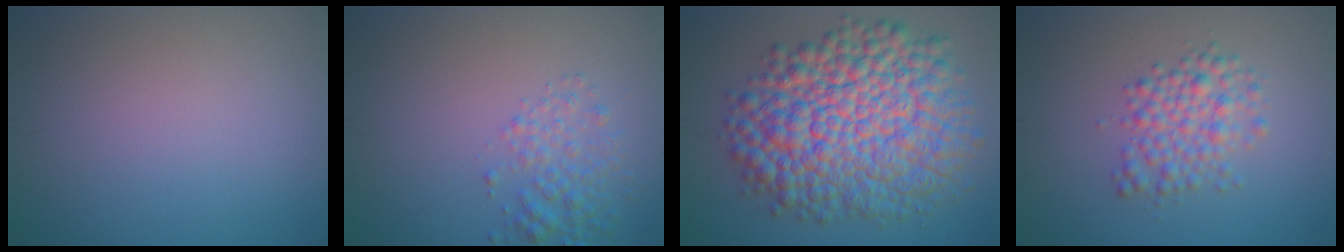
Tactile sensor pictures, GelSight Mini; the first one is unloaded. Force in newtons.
{"total": 2.6, "press": 2.6, "slide": 0.1}
{"total": 13.2, "press": 13.2, "slide": 0.2}
{"total": 3.6, "press": 3.6, "slide": 0.1}